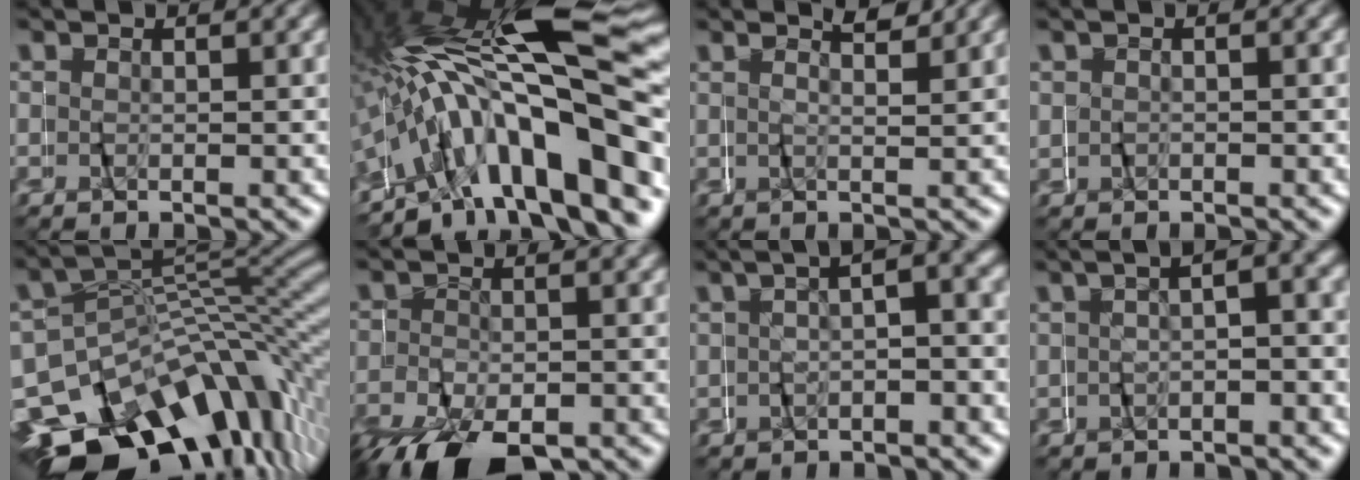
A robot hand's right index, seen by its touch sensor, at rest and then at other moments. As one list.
[{"total": 18.4, "force": [0.3, 9.4, 15.8], "torque": [-0.274, 0.015, 0.008]}, {"total": 1.6, "force": [0.9, -1.4, 0.0], "torque": [-0.007, 0.003, 0.016]}, {"total": 0.8, "force": [0.1, 0.8, 0.0], "torque": [-0.016, -0.003, 0.004]}, {"total": 20.9, "force": [-10.4, 13.2, 12.4], "torque": [-0.192, -0.042, -0.146]}, {"total": 8.4, "force": [-5.5, 4.4, 4.6], "torque": [-0.103, -0.033, -0.072]}, {"total": 2.7, "force": [0.5, 0.5, 2.6], "torque": [-0.024, 0.031, -0.003]}, {"total": 2.3, "force": [0.2, 0.6, 2.2], "torque": [-0.020, 0.026, -0.006]}]